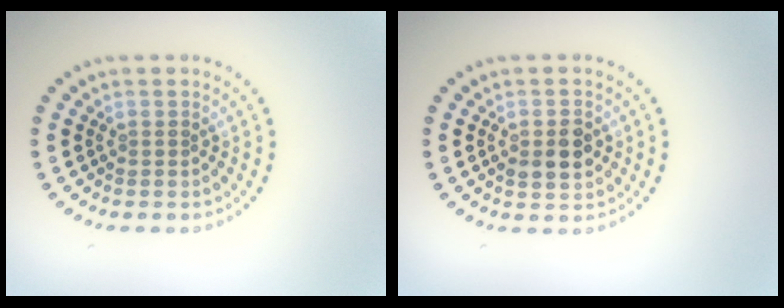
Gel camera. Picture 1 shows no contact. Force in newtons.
{"total": 3.0, "press": 3.0, "slide": 0.2}